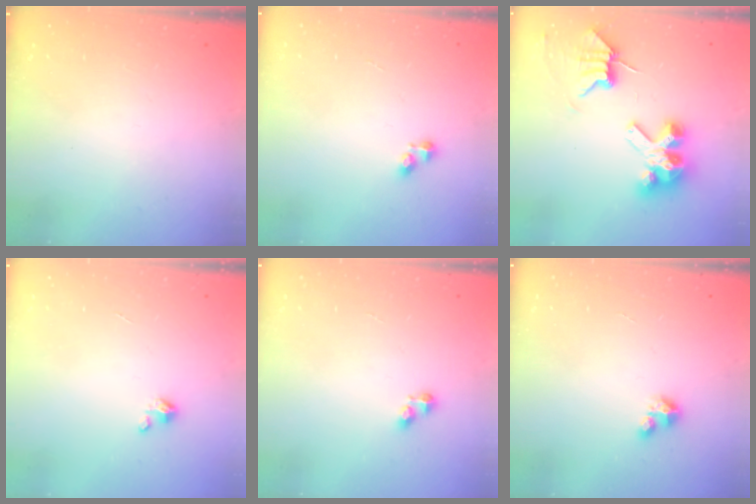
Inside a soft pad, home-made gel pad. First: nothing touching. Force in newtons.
{"total": 2.6, "press": 2.6, "slide": 0.4}
{"total": 9.5, "press": 9.5, "slide": 0.8}
{"total": 2.0, "press": 1.9, "slide": 0.3}
{"total": 2.8, "press": 2.8, "slide": 0.4}
{"total": 2.8, "press": 2.8, "slide": 0.2}